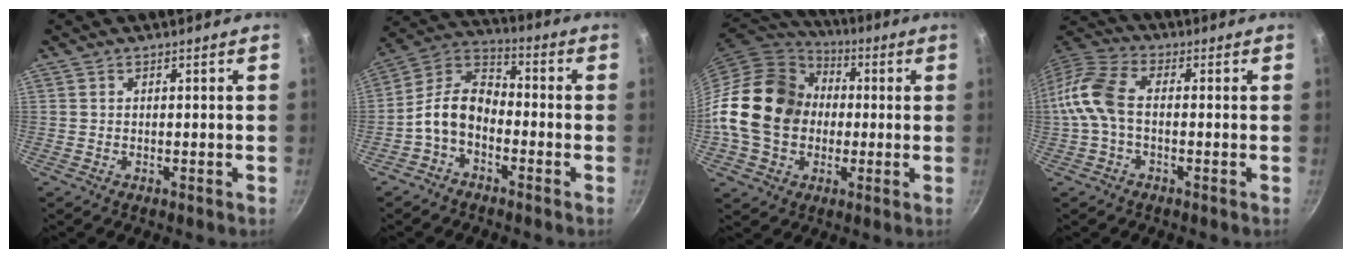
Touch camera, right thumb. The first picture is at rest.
{"total": 10.1, "force": [-3.4, 6.6, 6.8], "torque": [-0.115, 0.054, -0.086]}
{"total": 20.5, "force": [-0.1, 16.5, 12.2], "torque": [-0.202, 0.040, -0.007]}
{"total": 9.8, "force": [-1.1, 5.8, 7.8], "torque": [-0.159, 0.035, -0.039]}